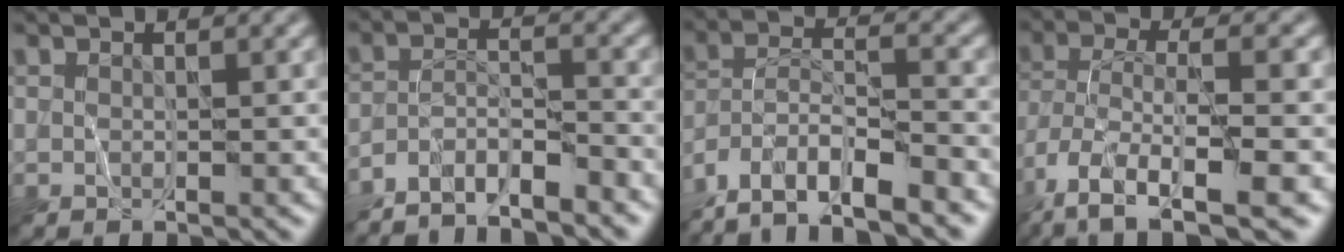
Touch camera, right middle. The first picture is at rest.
{"total": 5.3, "force": [-4.9, 0.8, 1.9], "torque": [-0.032, 0.004, -0.088]}
{"total": 11.2, "force": [-9.1, 3.1, 5.7], "torque": [-0.096, -0.002, -0.151]}
{"total": 9.7, "force": [-4.8, 3.5, 7.7], "torque": [-0.152, -0.010, -0.084]}